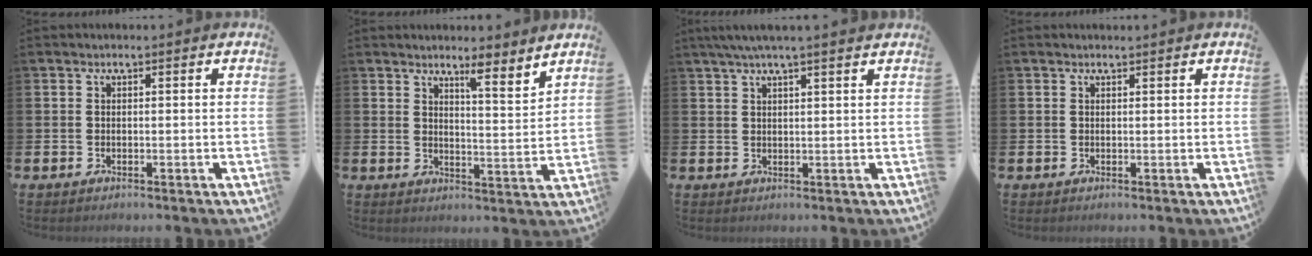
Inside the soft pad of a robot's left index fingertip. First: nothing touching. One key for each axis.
{"total": 5.2, "fx": 5.1, "fy": -0.4, "fz": 1.0, "tx": -0.007, "ty": -0.041, "tz": 0.083}
{"total": 3.6, "fx": 3.0, "fy": 0.0, "fz": 2.0, "tx": -0.045, "ty": -0.001, "tz": 0.055}
{"total": 0.5, "fx": 0.5, "fy": 0.0, "fz": 0.0, "tx": 0.015, "ty": -0.007, "tz": 0.007}